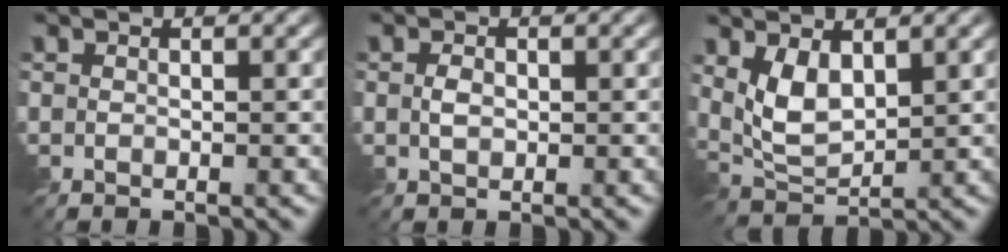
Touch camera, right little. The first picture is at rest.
{"total": 1.2, "force": [-0.2, 0.8, 0.9], "torque": [-0.021, 0.001, -0.006]}
{"total": 3.9, "force": [1.3, 1.8, 3.2], "torque": [-0.074, -0.009, 0.030]}